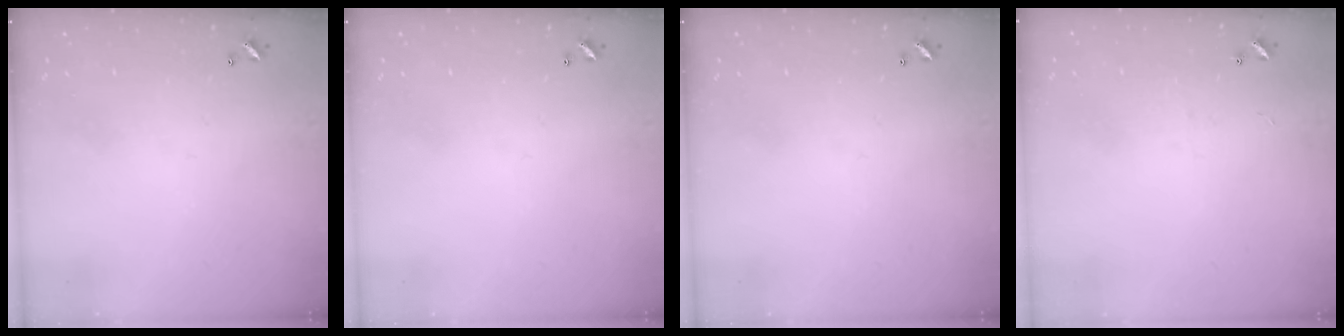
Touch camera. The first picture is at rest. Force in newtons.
{"total": 0.0}
{"total": 0.0}
{"total": 2.4, "press": 2.4, "slide": 0.3}